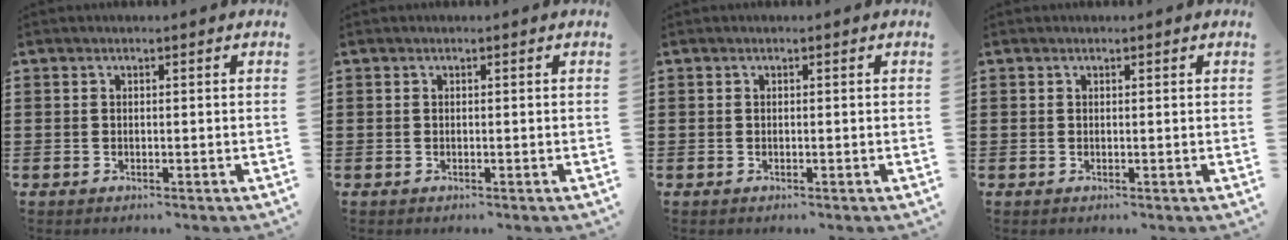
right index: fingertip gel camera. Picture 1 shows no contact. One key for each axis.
{"total": 0.0}
{"total": 0.0}
{"total": 0.0}